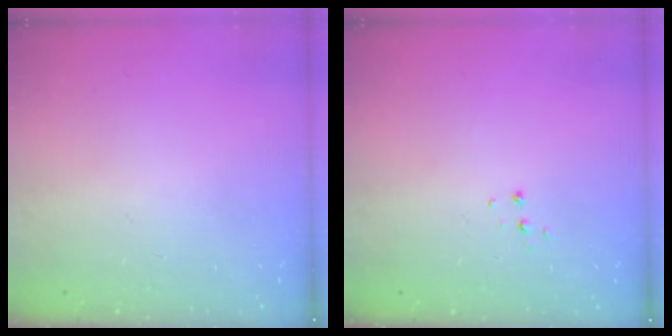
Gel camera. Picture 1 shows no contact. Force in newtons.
{"total": 4.5, "press": 4.5, "slide": 0.4}